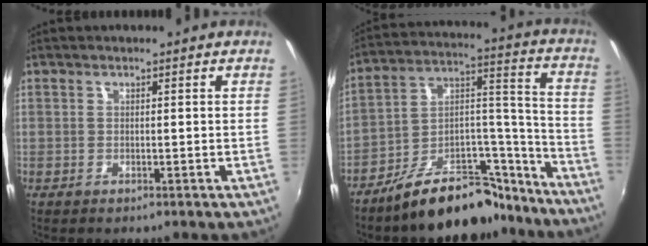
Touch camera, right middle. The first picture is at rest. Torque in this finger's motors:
{"motor_torque": [1.30, -0.84, 0.86, 0.21]}